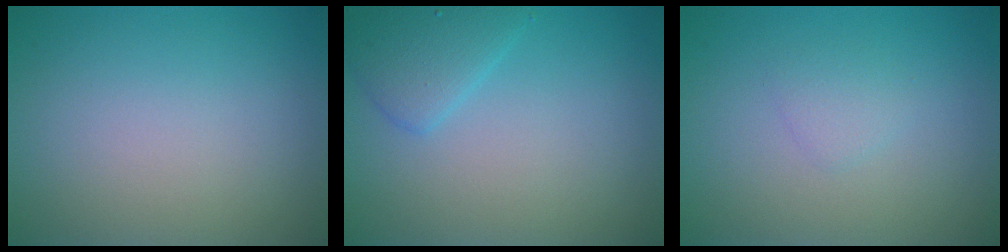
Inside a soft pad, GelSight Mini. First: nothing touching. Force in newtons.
{"total": 2.6, "press": 2.6, "slide": 0.2}
{"total": 1.1, "press": 1.1, "slide": 0.0}